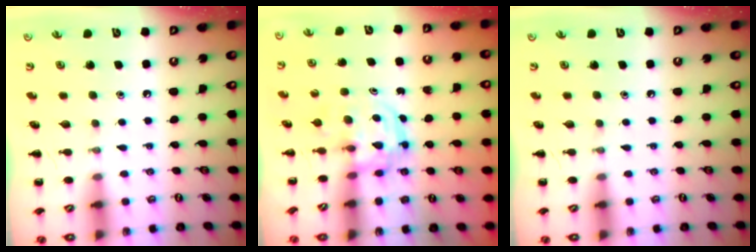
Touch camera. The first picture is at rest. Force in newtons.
{"total": 3.1, "press": 3.1, "slide": 0.3}
{"total": 0.0}